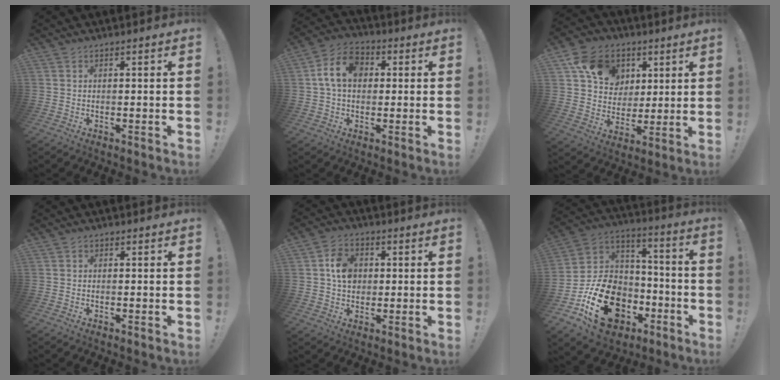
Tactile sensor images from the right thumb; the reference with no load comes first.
{"total": 11.2, "force": [1.9, 8.2, 7.4], "torque": [-0.130, 0.018, 0.039]}
{"total": 15.3, "force": [6.2, 12.5, 6.4], "torque": [-0.088, -0.015, 0.125]}
{"total": 0.6, "force": [0.0, 0.6, 0.1], "torque": [0.004, 0.000, -0.001]}
{"total": 8.3, "force": [1.0, 6.8, 4.7], "torque": [-0.068, 0.013, 0.023]}
{"total": 23.8, "force": [-9.5, 16.6, 14.1], "torque": [-0.238, 0.064, -0.138]}